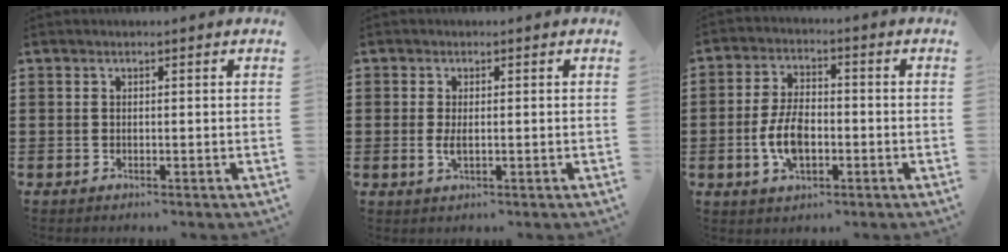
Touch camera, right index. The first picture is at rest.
{"total": 2.1, "force": [0.0, 1.1, 1.8], "torque": [-0.036, 0.004, -0.001]}
{"total": 7.2, "force": [-1.7, 3.8, 5.8], "torque": [-0.129, 0.005, -0.035]}